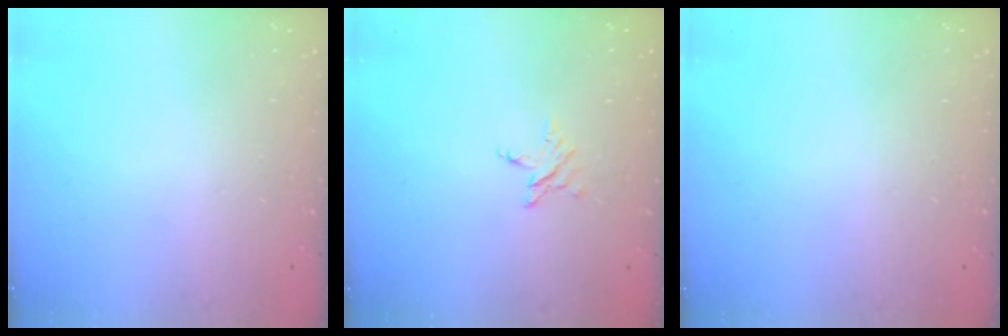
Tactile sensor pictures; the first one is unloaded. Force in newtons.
{"total": 2.7, "press": 2.7, "slide": 0.2}
{"total": 0.0}